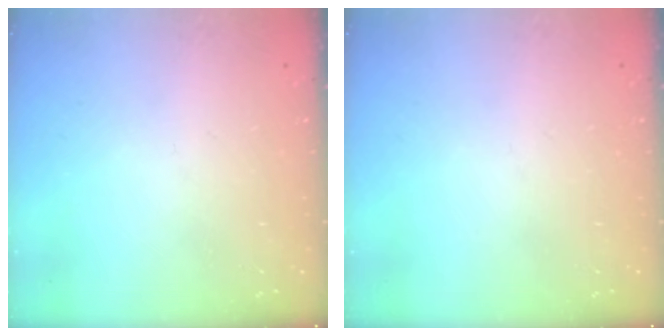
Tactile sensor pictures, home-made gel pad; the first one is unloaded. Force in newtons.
{"total": 0.0}